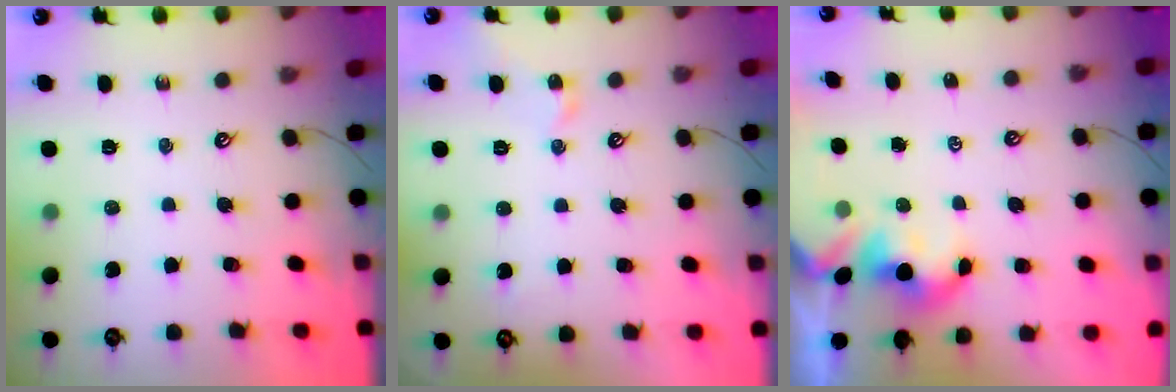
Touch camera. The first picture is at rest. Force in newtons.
{"total": 2.5, "press": 2.4, "slide": 0.7}
{"total": 1.7, "press": 1.6, "slide": 0.2}